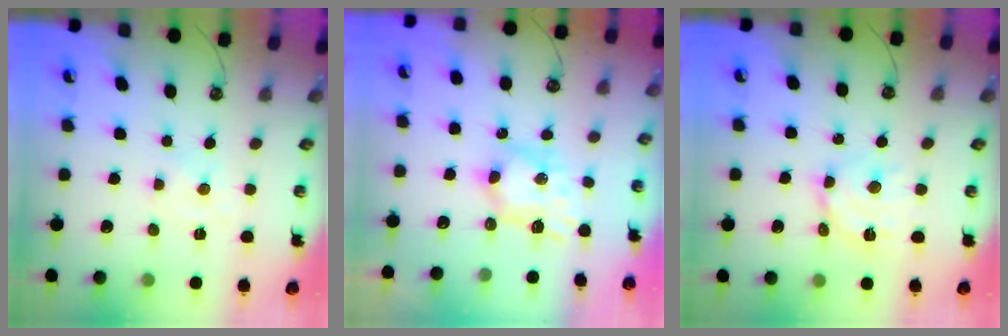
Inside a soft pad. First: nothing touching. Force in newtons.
{"total": 8.1, "press": 8.1, "slide": 0.2}
{"total": 10.9, "press": 10.9, "slide": 0.8}